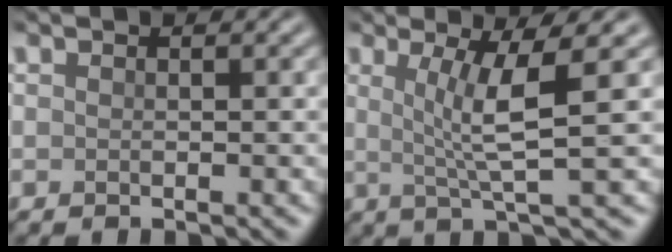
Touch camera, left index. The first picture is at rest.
{"total": 4.9, "force": [0.9, 0.7, 4.7], "torque": [-0.086, -0.001, 0.022]}